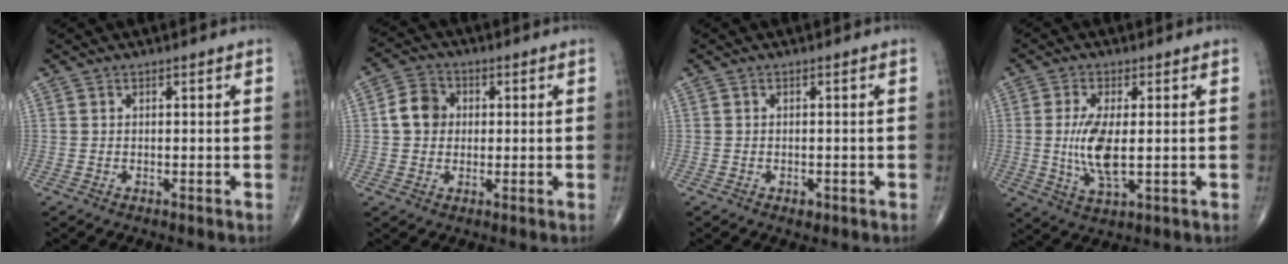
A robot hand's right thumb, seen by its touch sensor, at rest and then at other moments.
{"total": 6.1, "force": [0.6, 5.2, 3.1], "torque": [-0.043, 0.011, 0.002]}
{"total": 1.3, "force": [-0.7, 0.8, 0.8], "torque": [-0.008, 0.000, -0.009]}
{"total": 8.5, "force": [-0.2, 3.0, 7.9], "torque": [-0.166, -0.015, 0.001]}